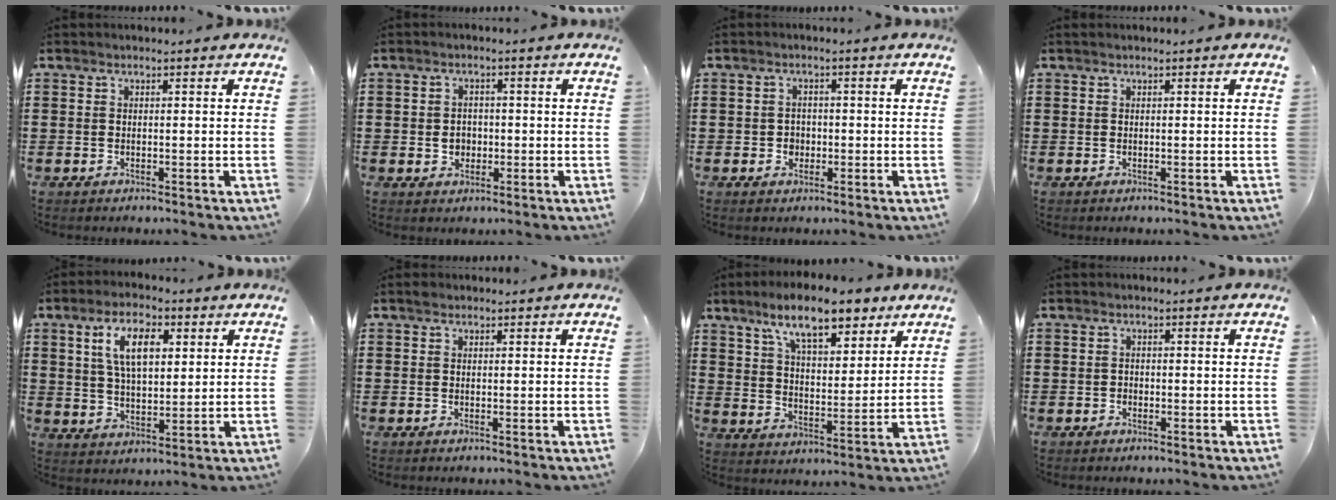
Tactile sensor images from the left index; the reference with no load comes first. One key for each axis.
{"total": 2.6, "fx": -0.4, "fy": 2.2, "fz": 1.2, "tx": -0.030, "ty": 0.005, "tz": -0.010}
{"total": 1.8, "fx": -0.4, "fy": 1.7, "fz": 0.4, "tx": -0.015, "ty": 0.004, "tz": -0.012}
{"total": 0.0}
{"total": 8.7, "fx": 3.7, "fy": 3.9, "fz": 6.8, "tx": -0.130, "ty": 0.009, "tz": 0.060}
{"total": 0.5, "fx": 0.4, "fy": 0.3, "fz": 0.1, "tx": -0.003, "ty": 0.002, "tz": 0.008}
{"total": 10.9, "fx": 8.3, "fy": 3.1, "fz": 6.4, "tx": -0.137, "ty": -0.011, "tz": 0.150}
{"total": 0.7, "fx": -0.5, "fy": 0.5, "fz": 0.1, "tx": -0.005, "ty": 0.001, "tz": -0.012}